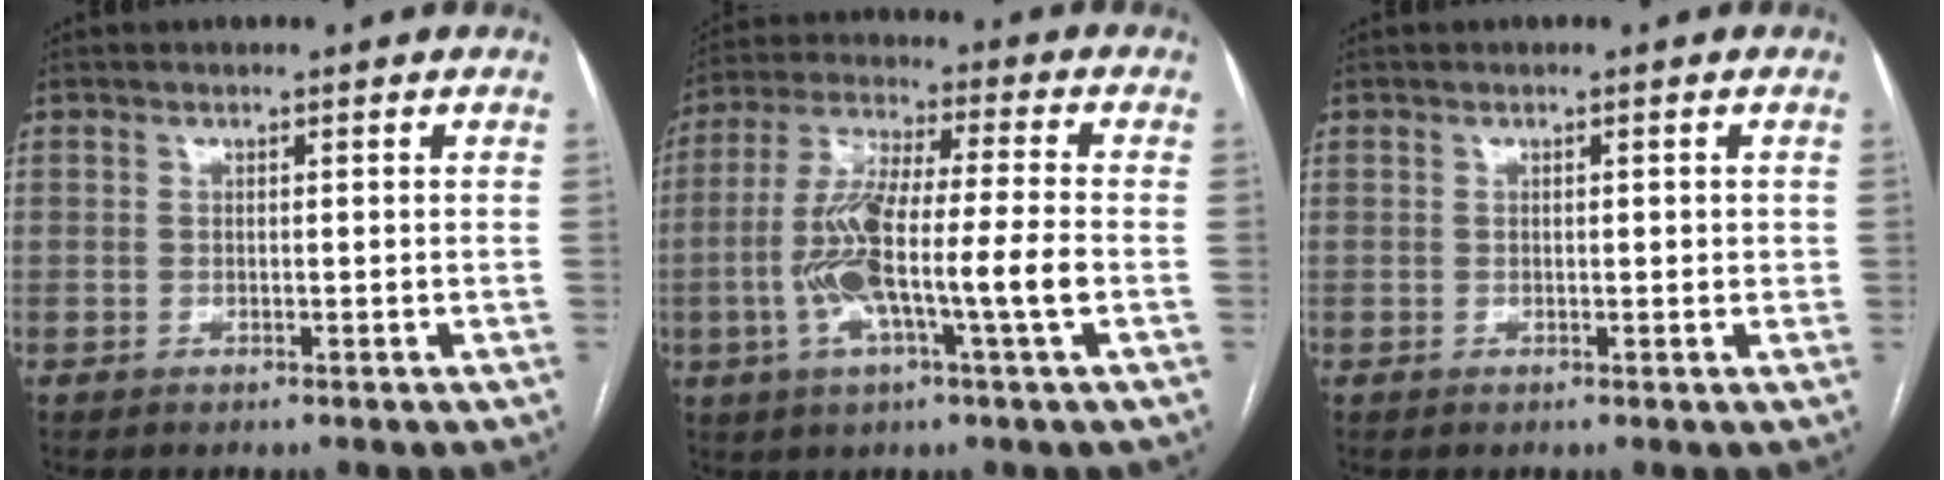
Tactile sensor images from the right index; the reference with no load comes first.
{"total": 13.7, "force": [-3.0, 0.7, 13.3], "torque": [-0.264, 0.005, -0.061]}
{"total": 1.3, "force": [0.2, 0.6, 1.1], "torque": [-0.015, 0.000, 0.003]}